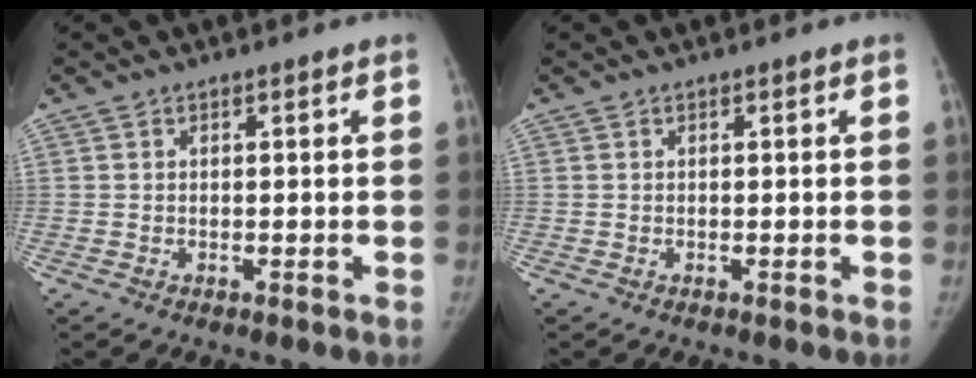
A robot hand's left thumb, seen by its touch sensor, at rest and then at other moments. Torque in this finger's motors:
{"motor_torque": [0.06, -0.06, 0.00, 0.00, 0.00]}